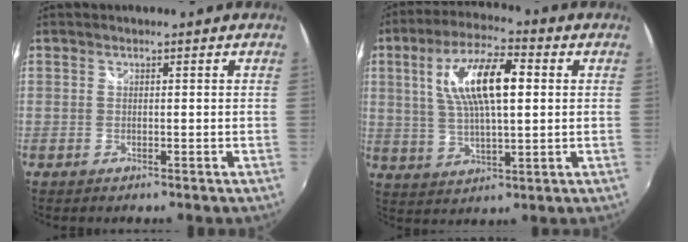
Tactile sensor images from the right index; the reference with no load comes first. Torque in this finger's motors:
{"motor_torque": [0.98, -0.21, 0.87, 0.16]}